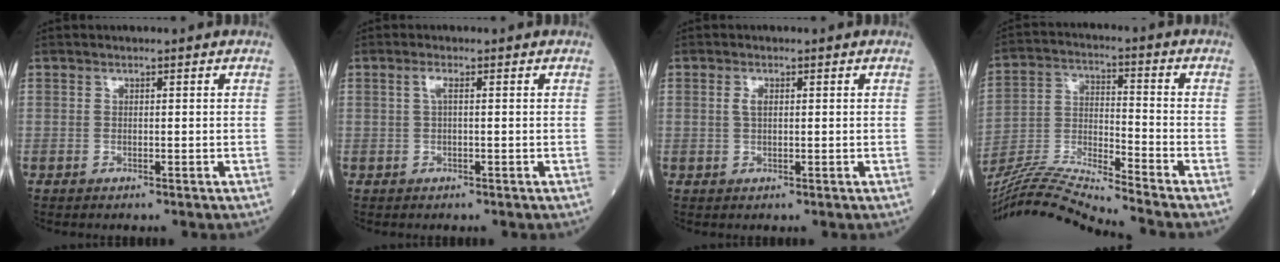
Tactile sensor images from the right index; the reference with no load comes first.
{"total": 1.3, "force": [0.3, 0.2, 1.3], "torque": [-0.030, 0.002, 0.003]}
{"total": 1.5, "force": [0.4, 0.6, 1.3], "torque": [-0.028, 0.003, 0.007]}
{"total": 14.5, "force": [-13.5, -2.2, 4.9], "torque": [-0.088, -0.003, -0.249]}